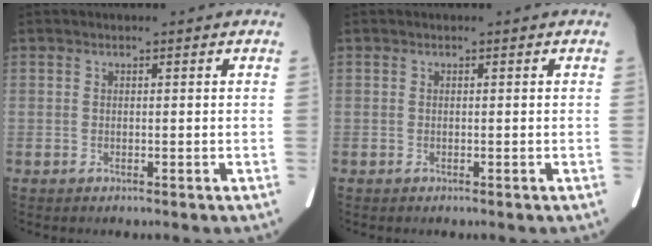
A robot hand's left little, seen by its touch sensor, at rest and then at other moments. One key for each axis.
{"total": 0.0}